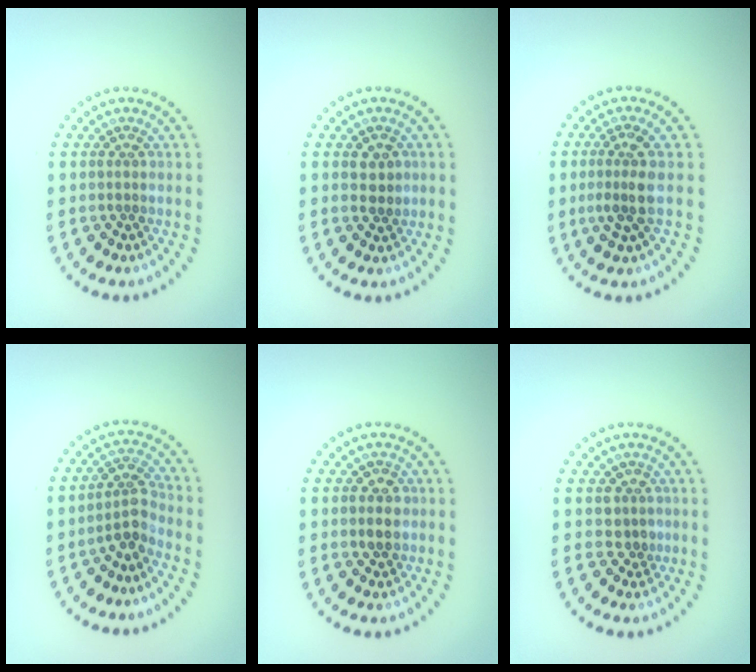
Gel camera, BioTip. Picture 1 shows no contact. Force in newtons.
{"total": 1.9, "press": 1.8, "slide": 0.5}
{"total": 2.8, "press": 2.4, "slide": 1.4}
{"total": 2.8, "press": 2.1, "slide": 1.8}
{"total": 2.1, "press": 2.0, "slide": 0.6}
{"total": 1.9, "press": 1.4, "slide": 1.2}